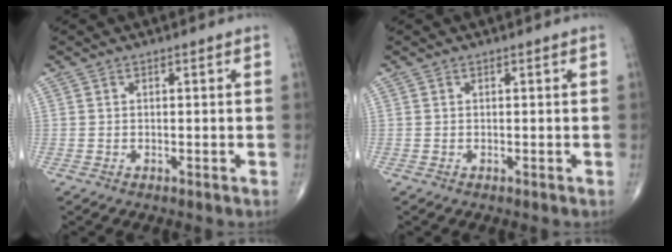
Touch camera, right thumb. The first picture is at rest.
{"total": 0.0}